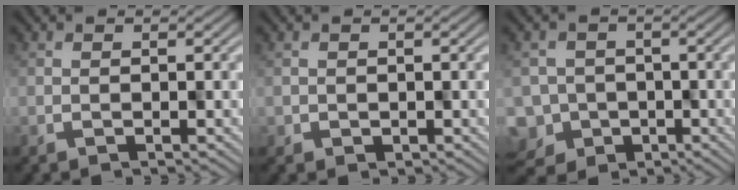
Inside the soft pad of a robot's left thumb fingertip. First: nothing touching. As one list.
[{"total": 0.9, "force": [0.2, 0.8, -0.3], "torque": [0.006, -0.003, 0.006]}, {"total": 7.8, "force": [-4.6, 6.2, 1.3], "torque": [-0.039, -0.030, -0.070]}]